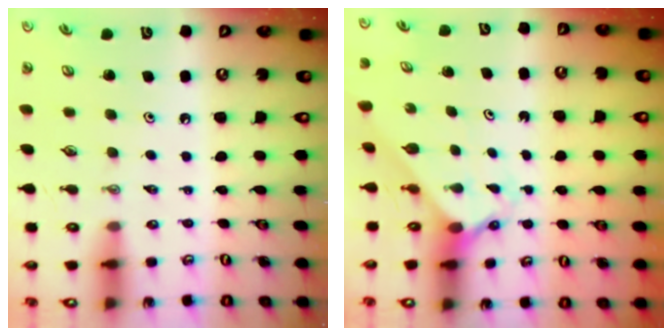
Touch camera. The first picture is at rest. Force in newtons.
{"total": 2.0, "press": 2.0, "slide": 0.2}